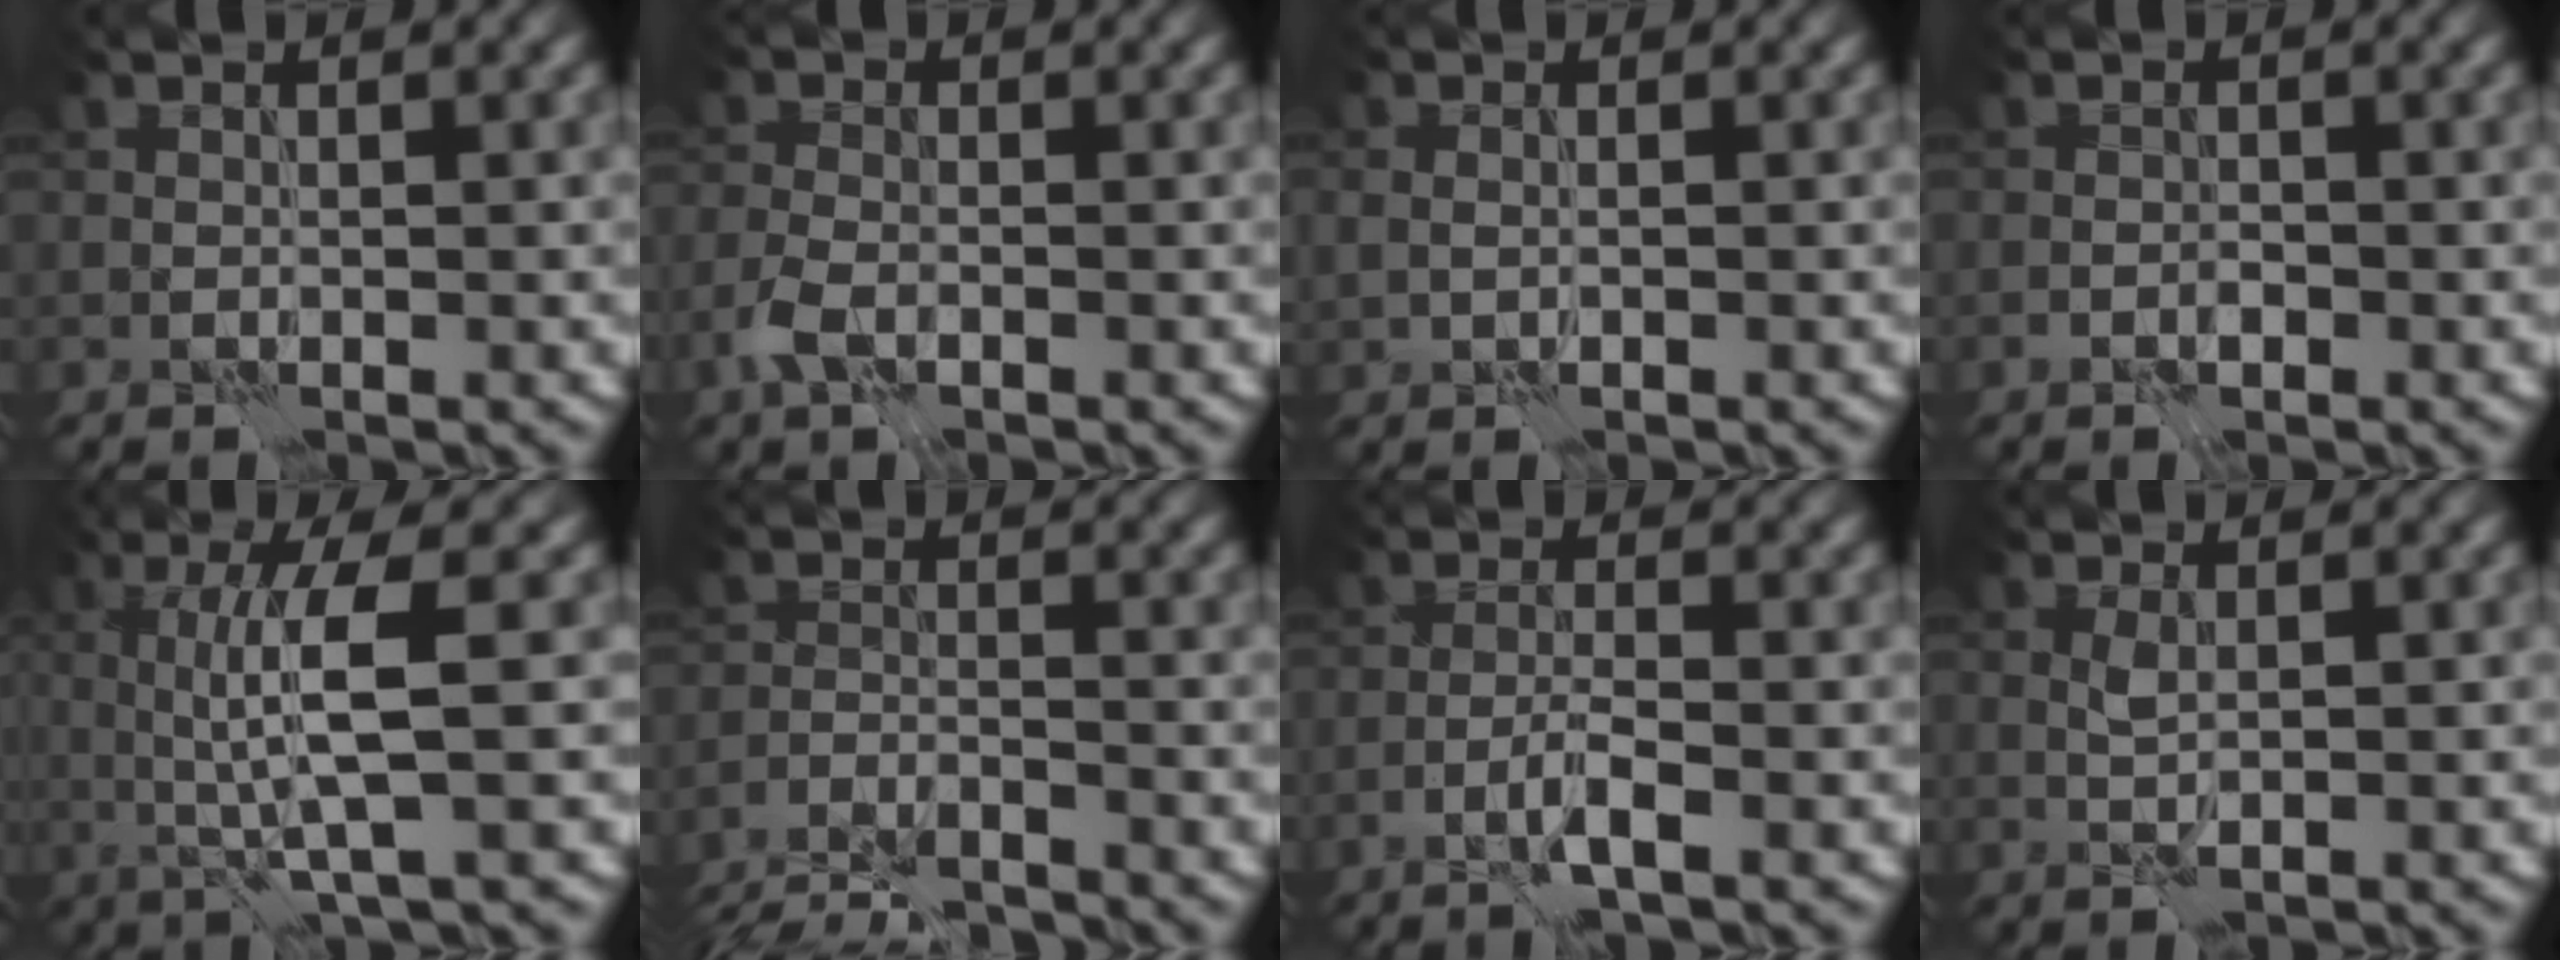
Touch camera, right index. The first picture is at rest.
{"total": 2.3, "force": [-1.2, 1.2, 1.6], "torque": [-0.038, -0.001, -0.031]}
{"total": 1.5, "force": [0.2, 1.2, 1.0], "torque": [-0.018, 0.004, 0.004]}
{"total": 1.1, "force": [-0.7, 0.6, 0.7], "torque": [-0.010, 0.003, -0.013]}
{"total": 5.5, "force": [0.4, 0.9, 5.4], "torque": [-0.103, 0.001, 0.011]}
{"total": 6.6, "force": [-6.3, 1.0, 1.6], "torque": [-0.032, -0.013, -0.110]}
{"total": 2.4, "force": [-1.4, 0.2, 1.9], "torque": [-0.037, 0.008, -0.031]}
{"total": 1.0, "force": [0.2, 0.3, 1.0], "torque": [-0.023, 0.001, 0.004]}